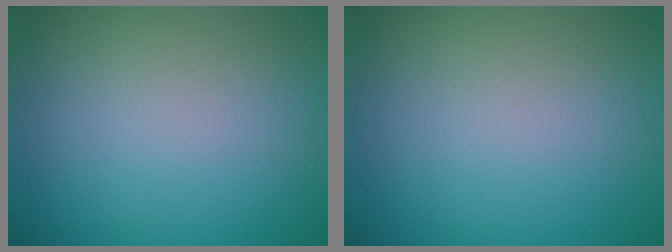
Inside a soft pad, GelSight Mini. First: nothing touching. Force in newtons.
{"total": 0.0}